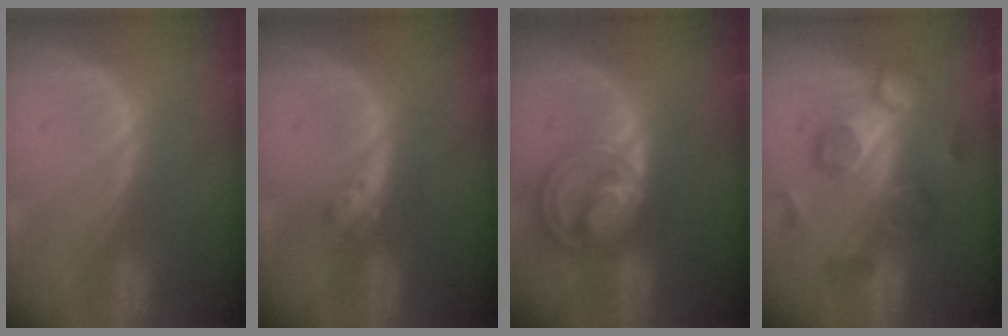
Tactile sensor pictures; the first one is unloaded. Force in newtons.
{"total": 2.5, "press": 2.1, "slide": 1.4}
{"total": 8.5, "press": 7.2, "slide": 4.5}
{"total": 8.7, "press": 8.6, "slide": 1.5}